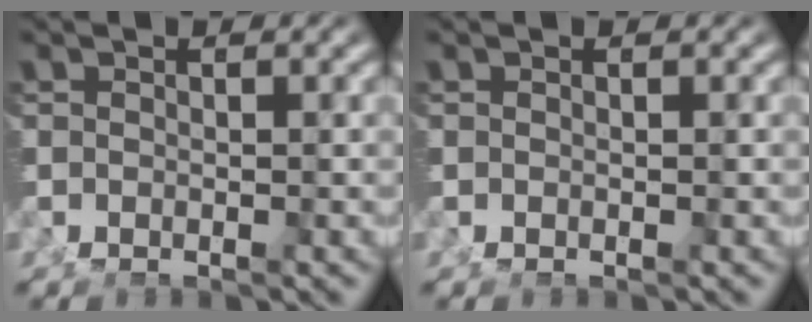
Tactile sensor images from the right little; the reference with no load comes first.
{"total": 0.0}